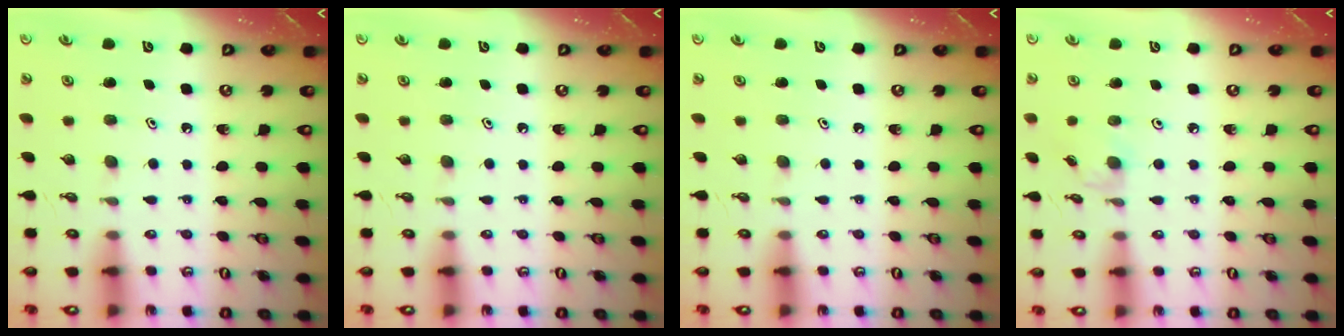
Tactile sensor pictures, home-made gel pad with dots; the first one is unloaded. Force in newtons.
{"total": 0.0}
{"total": 0.0}
{"total": 1.9, "press": 1.9, "slide": 0.4}